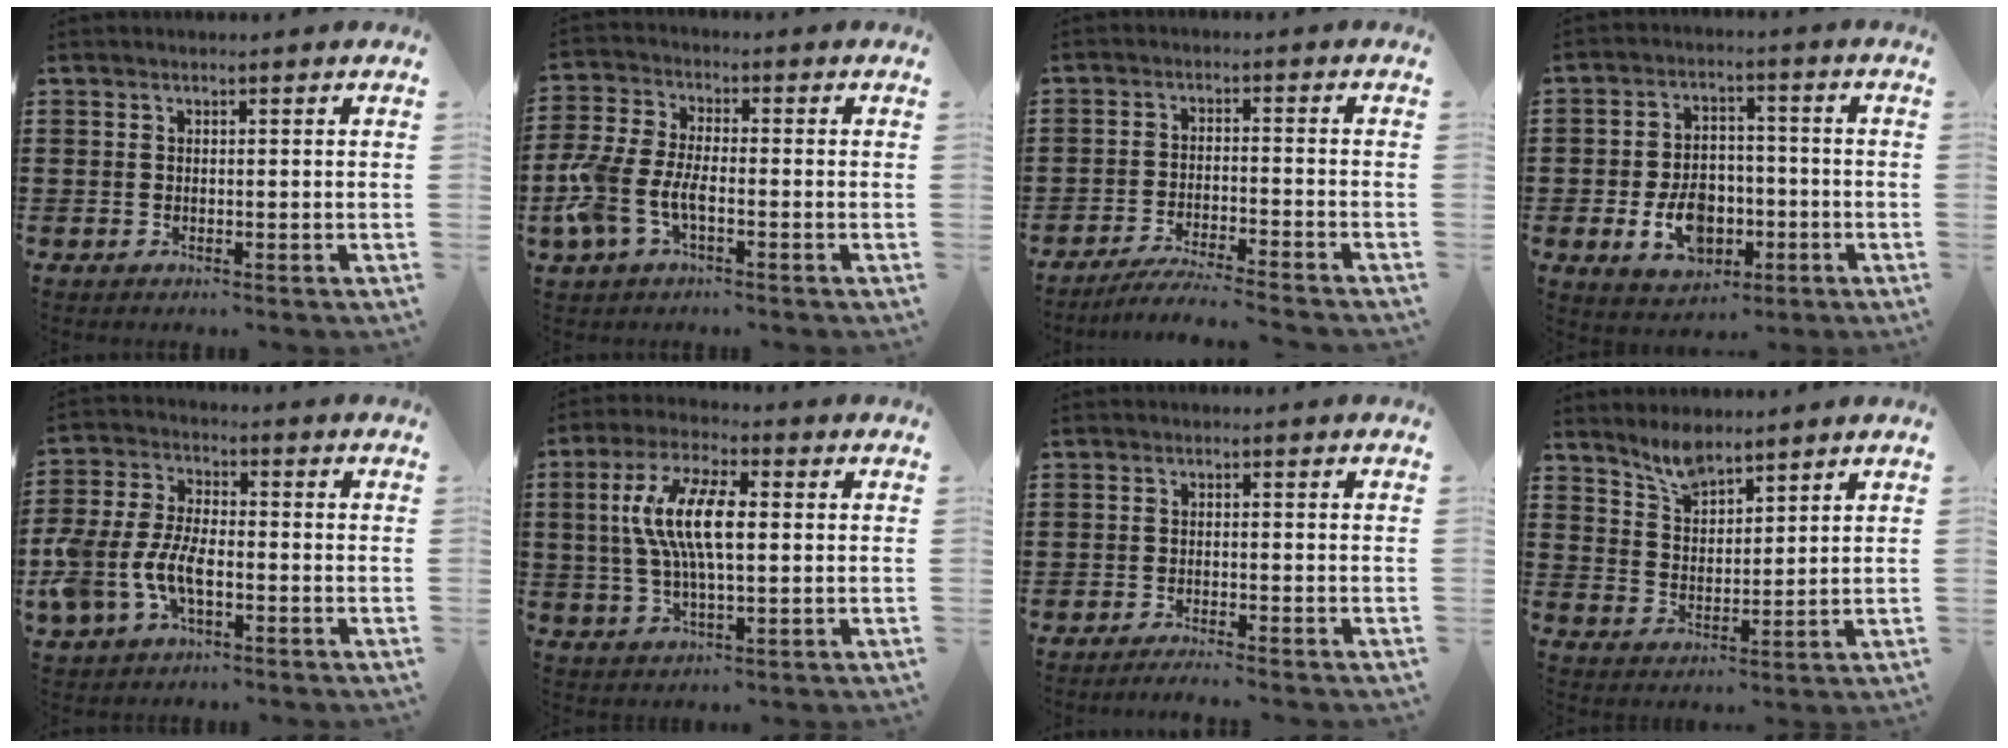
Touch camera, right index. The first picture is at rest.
{"total": 6.8, "force": [-2.5, 3.3, 5.5], "torque": [-0.152, -0.011, -0.057]}
{"total": 4.3, "force": [-4.1, -0.4, 1.3], "torque": [-0.031, -0.011, -0.085]}
{"total": 8.1, "force": [-2.3, 5.7, 5.2], "torque": [-0.088, 0.000, -0.047]}
{"total": 7.5, "force": [-2.4, 4.2, 5.7], "torque": [-0.148, -0.004, -0.053]}
{"total": 10.1, "force": [1.0, 3.7, 9.4], "torque": [-0.211, 0.003, 0.006]}
{"total": 1.6, "force": [-1.5, -0.2, 0.4], "torque": [-0.006, 0.001, -0.029]}
{"total": 5.3, "force": [4.6, 1.5, 2.0], "torque": [-0.053, -0.009, 0.086]}